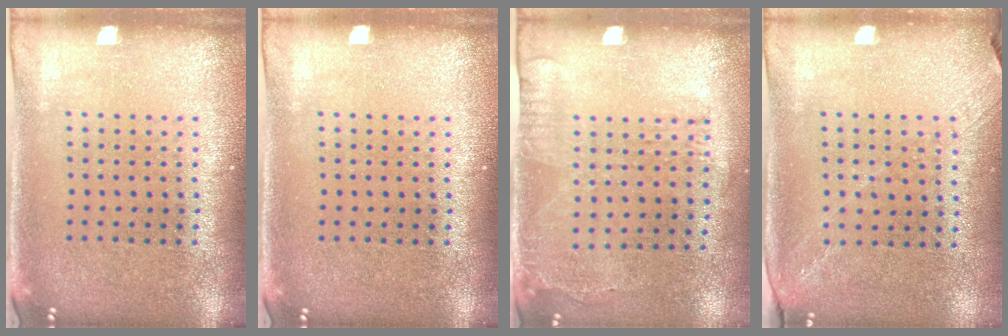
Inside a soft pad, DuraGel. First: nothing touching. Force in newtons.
{"total": 0.0}
{"total": 1.7, "press": 1.2, "slide": 1.2}
{"total": 1.3, "press": 1.0, "slide": 0.9}